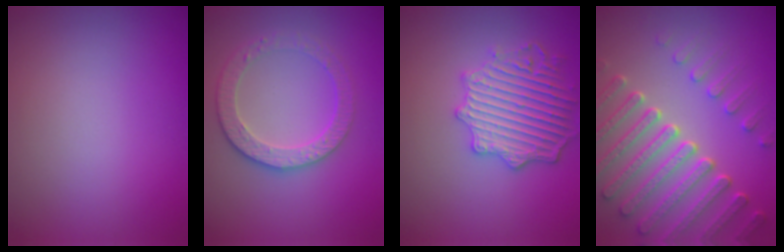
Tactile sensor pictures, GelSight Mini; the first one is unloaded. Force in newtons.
{"total": 3.3, "press": 3.1, "slide": 1.2}
{"total": 4.9, "press": 4.5, "slide": 1.8}
{"total": 7.6, "press": 5.7, "slide": 5.0}